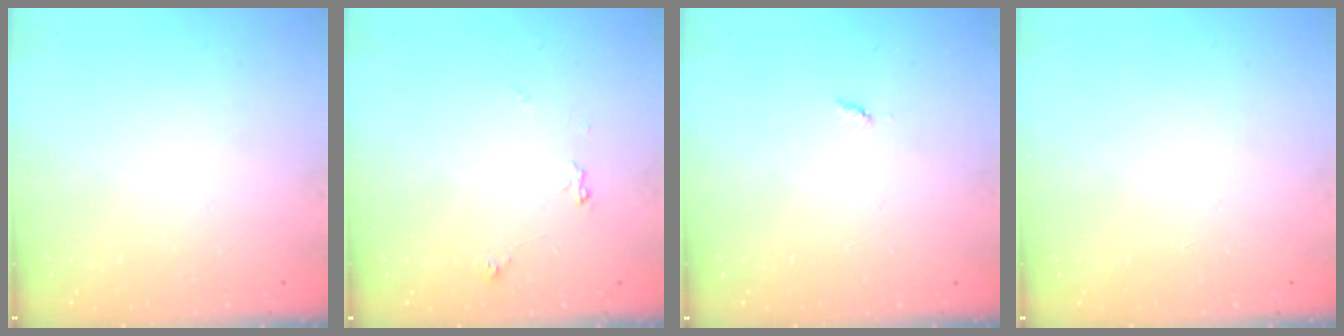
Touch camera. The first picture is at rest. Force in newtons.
{"total": 5.2, "press": 5.1, "slide": 0.7}
{"total": 3.9, "press": 3.8, "slide": 0.5}
{"total": 1.7, "press": 1.7, "slide": 0.2}